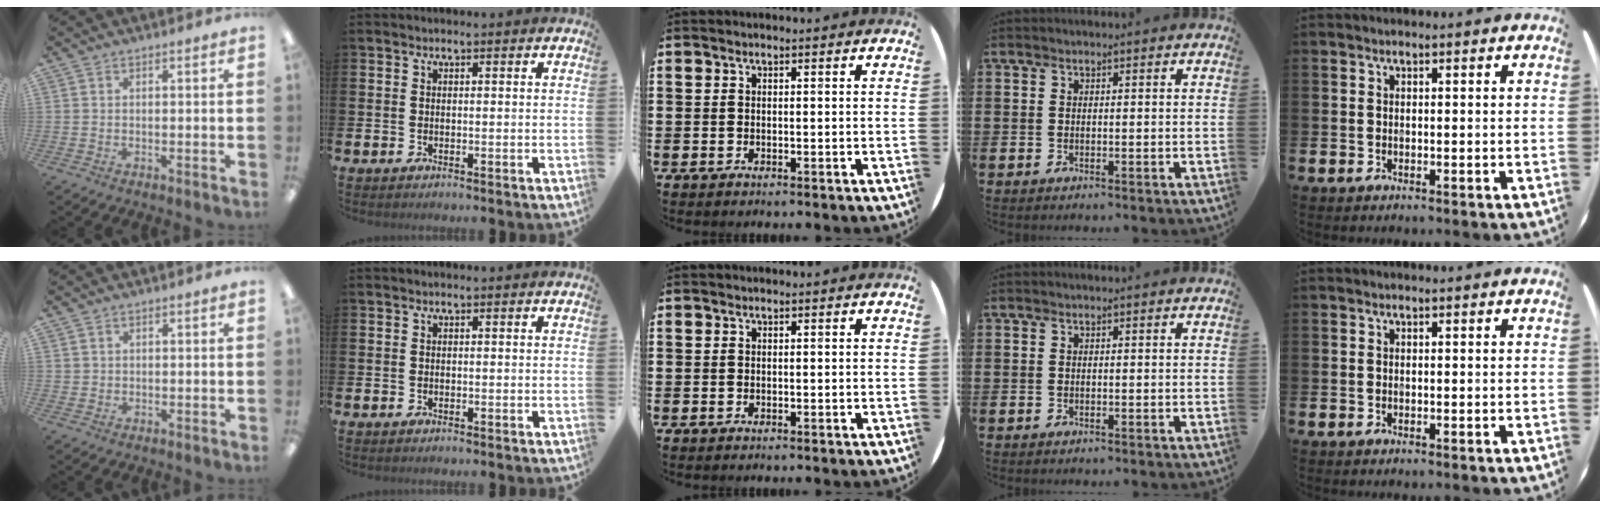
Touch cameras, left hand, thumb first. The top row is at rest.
{"thumb": {"total": 1.2, "force": [0.5, 1.1, 0.1], "torque": [-0.003, 0.003, 0.009]}}